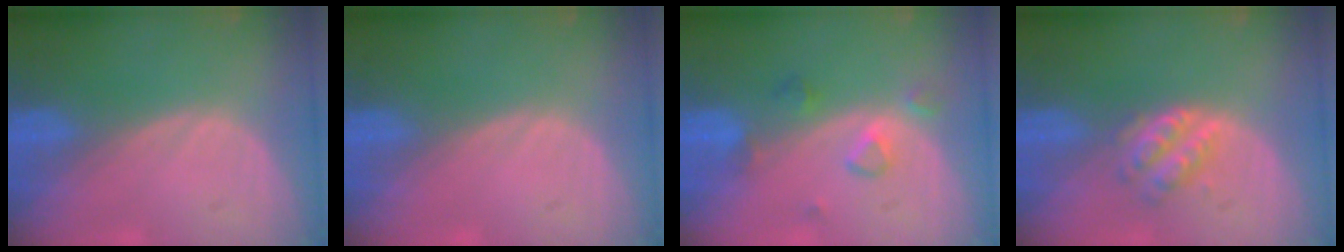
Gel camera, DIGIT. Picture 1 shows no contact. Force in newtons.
{"total": 0.0}
{"total": 3.6, "press": 3.6, "slide": 0.4}
{"total": 4.9, "press": 4.3, "slide": 2.3}